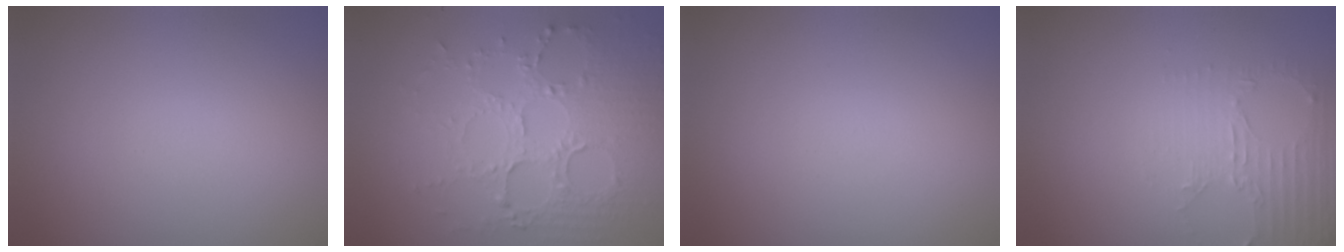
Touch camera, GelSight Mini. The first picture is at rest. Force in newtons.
{"total": 5.5, "press": 3.8, "slide": 4.0}
{"total": 0.0}
{"total": 2.5, "press": 1.7, "slide": 1.8}